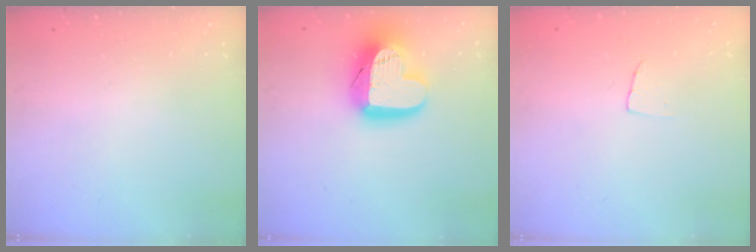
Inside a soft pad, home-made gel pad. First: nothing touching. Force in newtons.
{"total": 18.9, "press": 18.8, "slide": 1.7}
{"total": 2.9, "press": 2.9, "slide": 0.1}